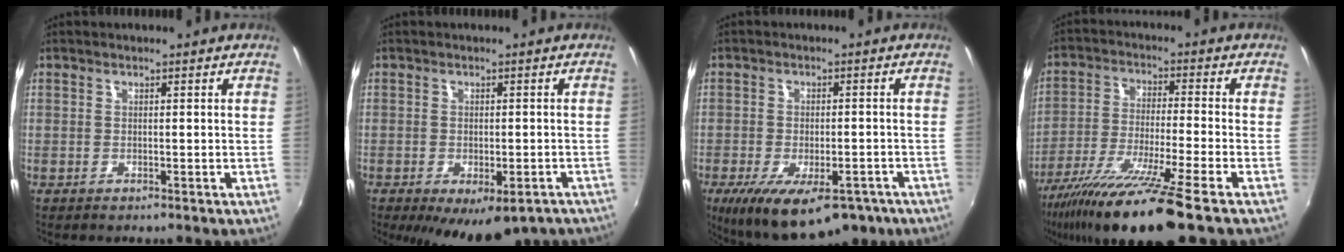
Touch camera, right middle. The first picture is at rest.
{"total": 12.2, "force": [-7.6, 5.8, 7.6], "torque": [-0.134, -0.033, -0.093]}
{"total": 17.3, "force": [-10.5, 7.5, 11.5], "torque": [-0.214, -0.041, -0.150]}
{"total": 17.1, "force": [-12.4, -0.4, 11.8], "torque": [-0.234, -0.052, -0.216]}